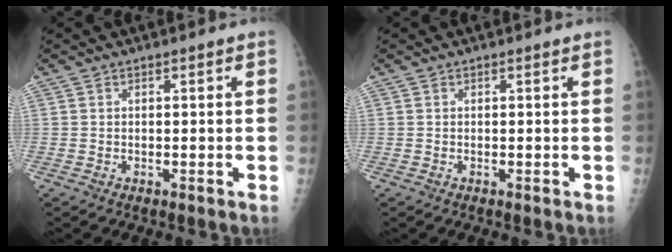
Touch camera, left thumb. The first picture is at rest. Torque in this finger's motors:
{"motor_torque": [0.00, 0.00, -0.29, -0.17, 0.00]}